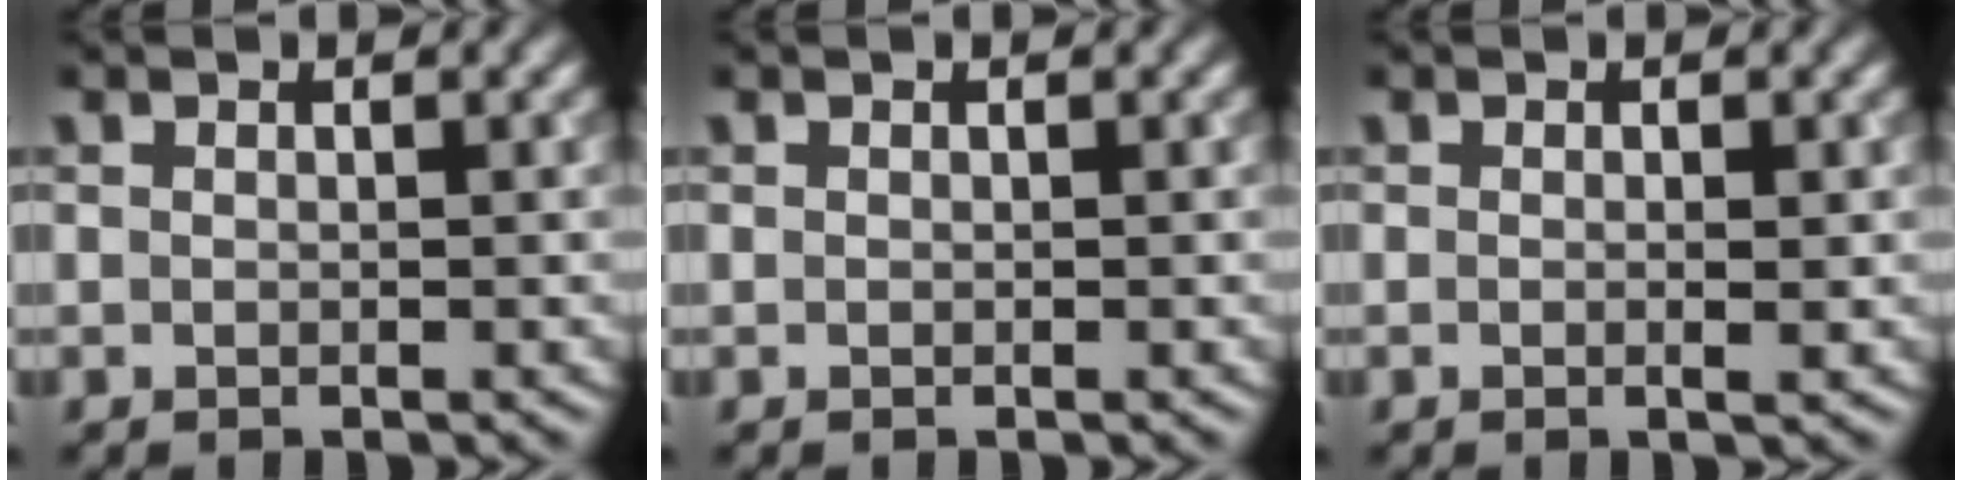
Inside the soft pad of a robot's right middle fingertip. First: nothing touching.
{"total": 0.0}
{"total": 0.9, "force": [0.0, 0.1, 0.9], "torque": [-0.013, -0.002, -0.001]}